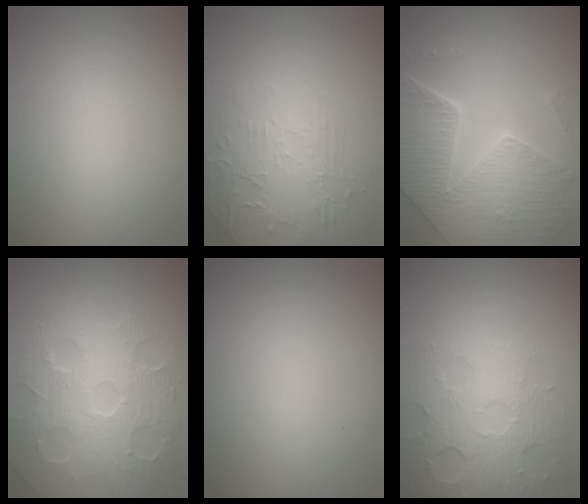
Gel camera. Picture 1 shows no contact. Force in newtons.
{"total": 2.1, "press": 1.3, "slide": 1.7}
{"total": 8.4, "press": 6.0, "slide": 5.9}
{"total": 9.0, "press": 6.0, "slide": 6.6}
{"total": 0.0}
{"total": 4.2, "press": 4.1, "slide": 0.9}